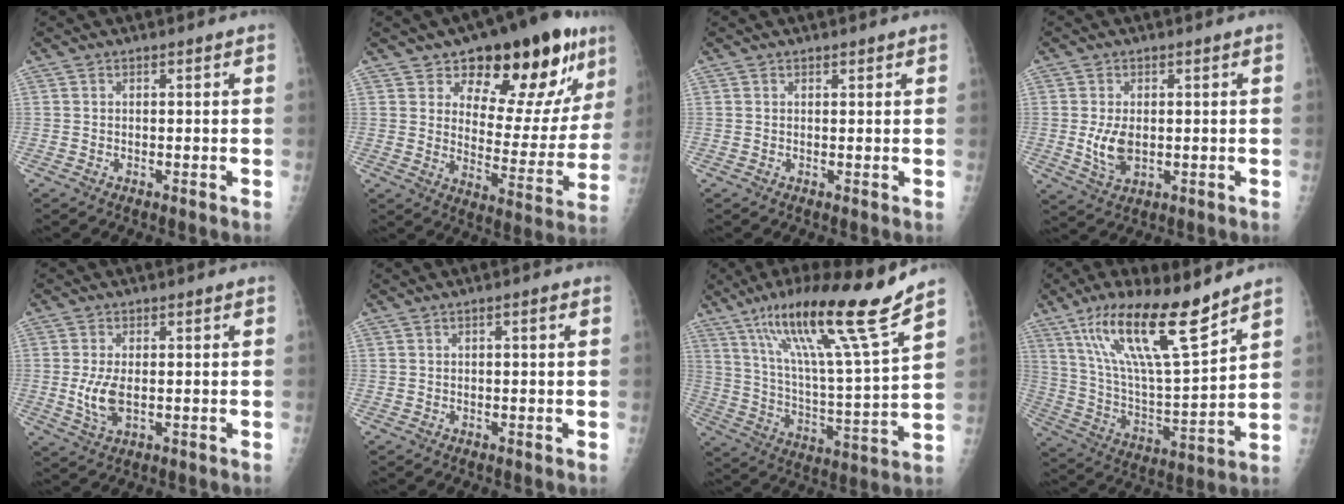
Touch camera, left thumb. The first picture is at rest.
{"total": 23.3, "force": [13.4, 10.5, 16.0], "torque": [-0.161, -0.056, 0.194]}
{"total": 0.7, "force": [0.5, 0.3, 0.3], "torque": [-0.001, -0.003, 0.006]}
{"total": 5.9, "force": [-0.1, 3.6, 4.7], "torque": [-0.086, -0.009, 0.006]}
{"total": 5.4, "force": [-0.2, 2.8, 4.6], "torque": [-0.102, -0.009, 0.000]}
{"total": 1.4, "force": [0.4, 0.2, 1.3], "torque": [-0.022, 0.002, 0.007]}
{"total": 21.7, "force": [14.7, 0.6, 16.0], "torque": [-0.249, -0.060, 0.251]}
{"total": 20.2, "force": [13.2, 4.2, 14.8], "torque": [-0.254, -0.059, 0.245]}